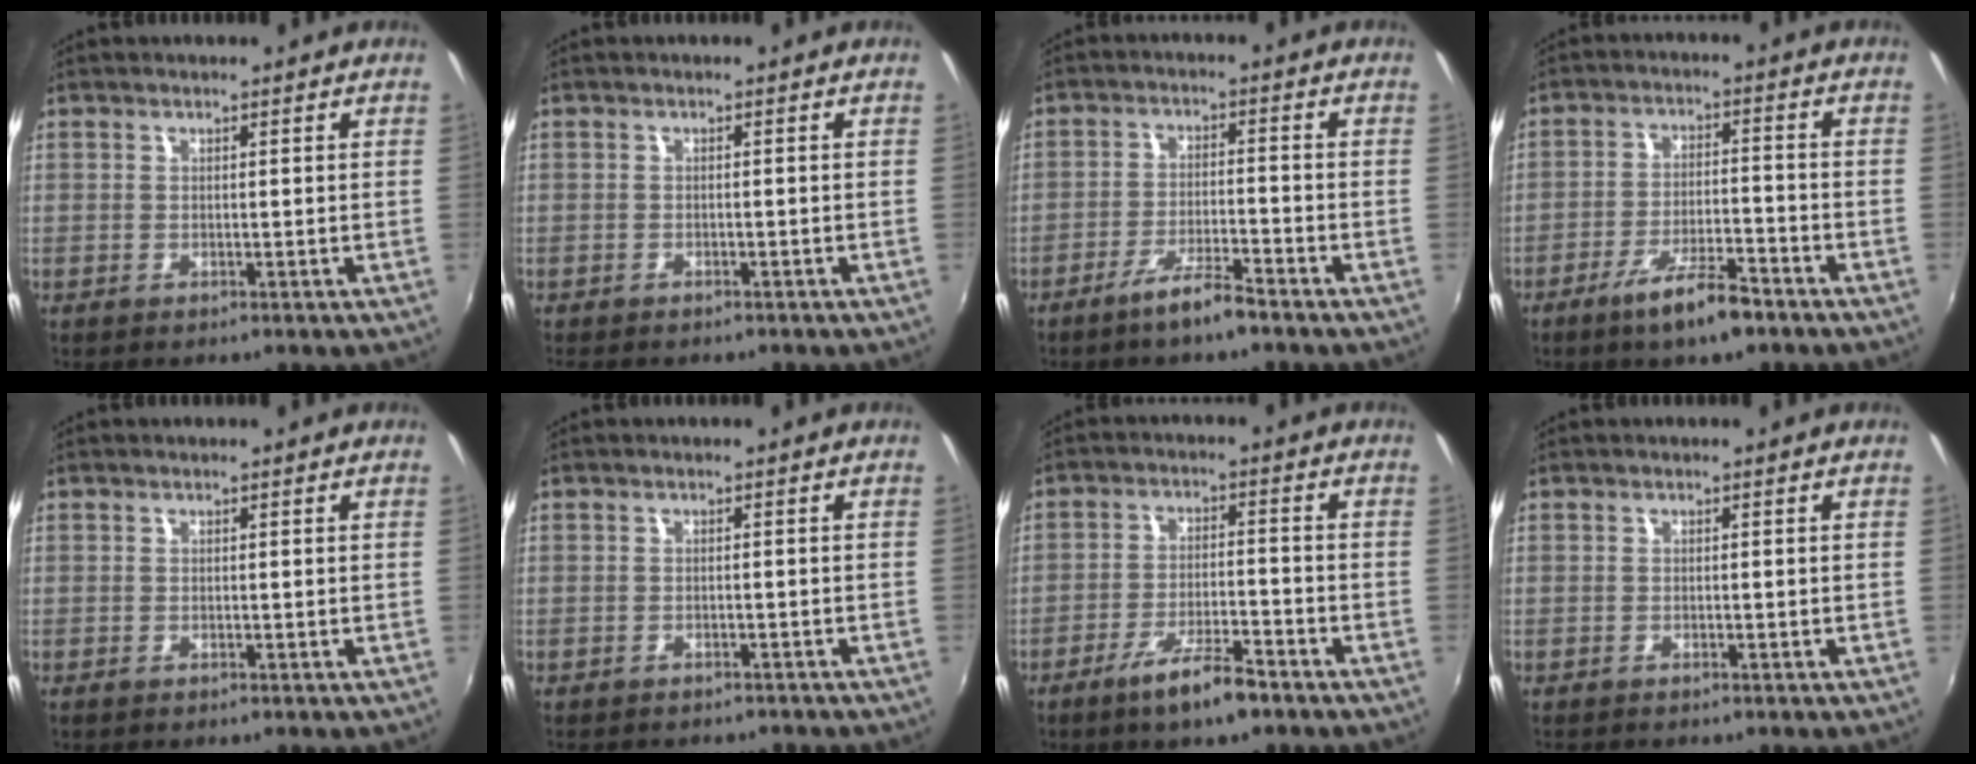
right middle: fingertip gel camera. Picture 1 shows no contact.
{"total": 3.1, "force": [-2.7, 1.2, 1.2], "torque": [-0.032, -0.016, -0.040]}
{"total": 5.9, "force": [-4.6, 0.6, 3.6], "torque": [-0.082, -0.002, -0.083]}
{"total": 8.7, "force": [-6.0, 2.1, 5.9], "torque": [-0.119, -0.005, -0.100]}
{"total": 0.0}
{"total": 5.5, "force": [-4.8, 1.9, 1.9], "torque": [-0.045, -0.017, -0.066]}
{"total": 8.1, "force": [-5.7, 1.7, 5.4], "torque": [-0.113, -0.005, -0.097]}
{"total": 1.6, "force": [-1.4, 0.7, 0.4], "torque": [-0.013, -0.007, -0.022]}